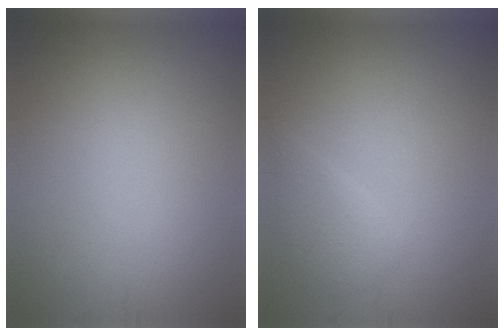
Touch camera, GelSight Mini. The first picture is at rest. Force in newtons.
{"total": 1.7, "press": 1.7, "slide": 0.1}